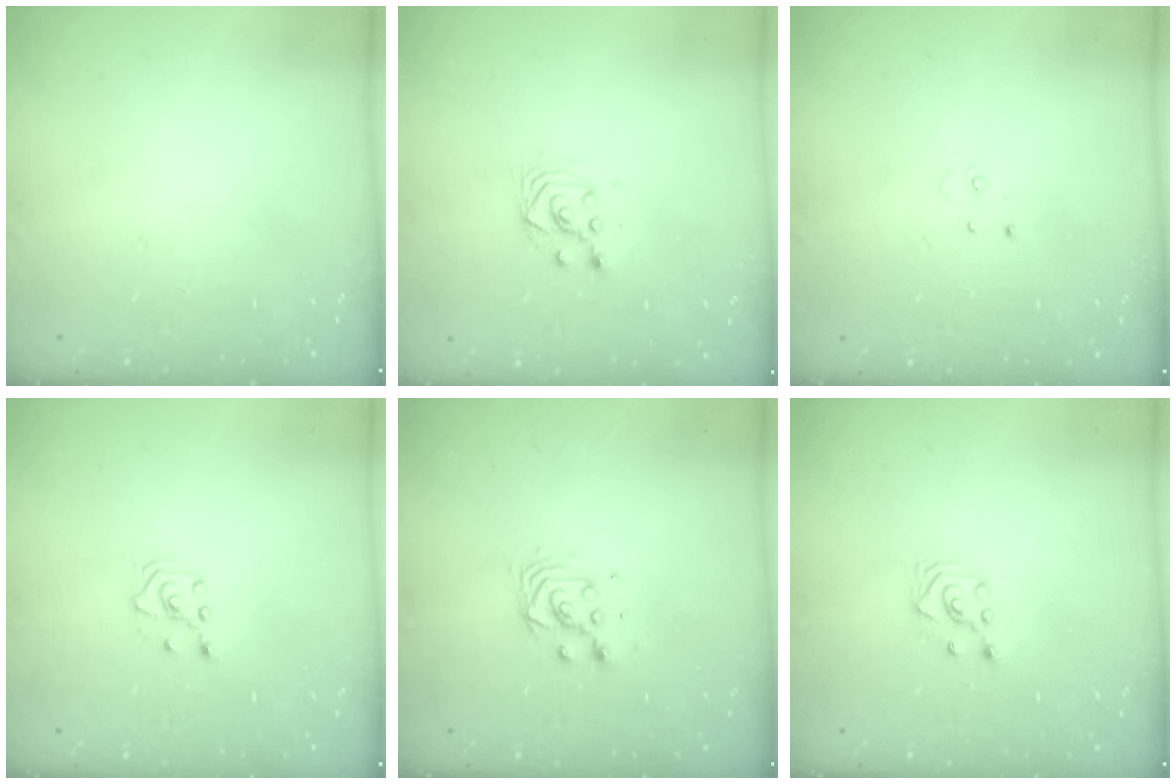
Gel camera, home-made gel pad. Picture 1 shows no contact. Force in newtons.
{"total": 3.3, "press": 3.1, "slide": 1.1}
{"total": 3.0, "press": 2.9, "slide": 0.3}
{"total": 2.5, "press": 2.4, "slide": 0.9}
{"total": 4.2, "press": 4.2, "slide": 0.3}
{"total": 2.6, "press": 2.6, "slide": 0.3}